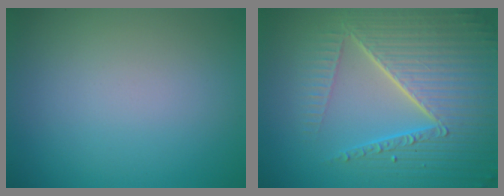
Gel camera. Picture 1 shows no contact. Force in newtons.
{"total": 9.0, "press": 6.0, "slide": 6.8}